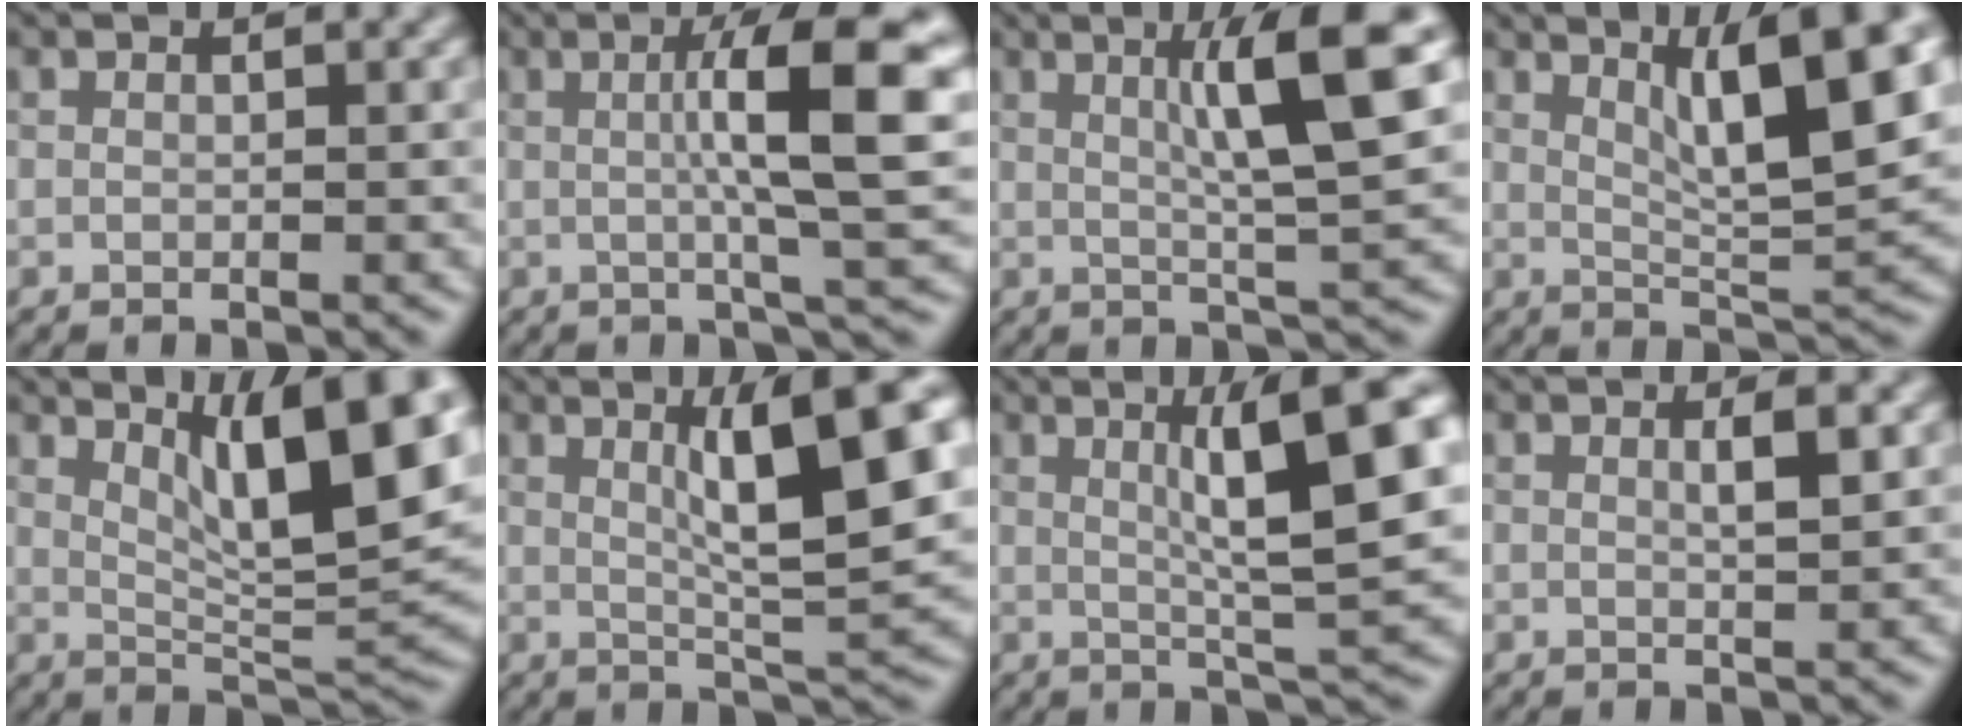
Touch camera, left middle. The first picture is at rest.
{"total": 9.0, "force": [1.3, 1.5, 8.8], "torque": [-0.120, 0.010, 0.018]}
{"total": 7.7, "force": [2.1, 0.9, 7.4], "torque": [-0.108, 0.009, 0.035]}
{"total": 9.3, "force": [3.7, 1.9, 8.3], "torque": [-0.116, 0.002, 0.066]}
{"total": 10.4, "force": [4.3, 2.3, 9.1], "torque": [-0.133, -0.003, 0.076]}
{"total": 9.7, "force": [2.8, 1.8, 9.1], "torque": [-0.120, 0.004, 0.048]}
{"total": 9.5, "force": [2.4, 1.4, 9.1], "torque": [-0.116, 0.010, 0.039]}
{"total": 1.9, "force": [0.6, 0.3, 1.7], "torque": [-0.026, 0.003, 0.006]}